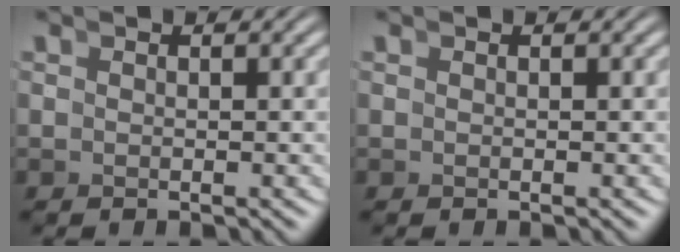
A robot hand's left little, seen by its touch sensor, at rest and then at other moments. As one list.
[{"total": 0.0}]